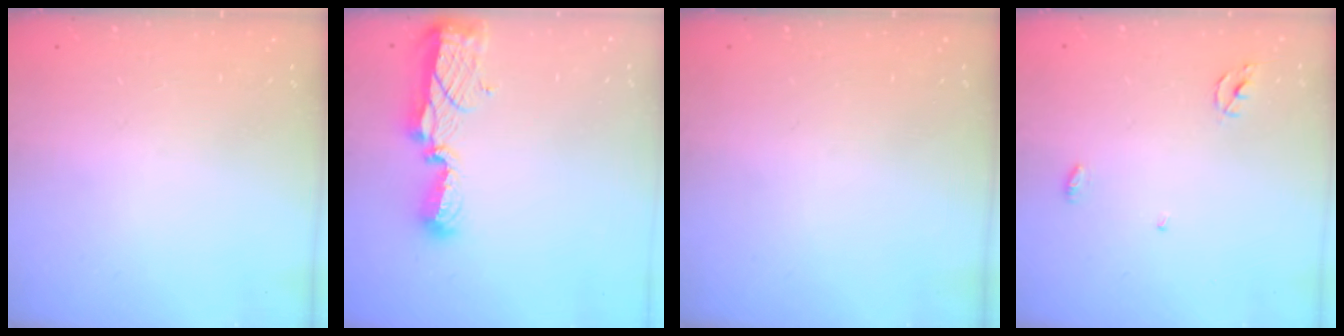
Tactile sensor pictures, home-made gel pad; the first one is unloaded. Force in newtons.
{"total": 8.7, "press": 8.6, "slide": 0.8}
{"total": 0.0}
{"total": 3.1, "press": 3.1, "slide": 0.2}